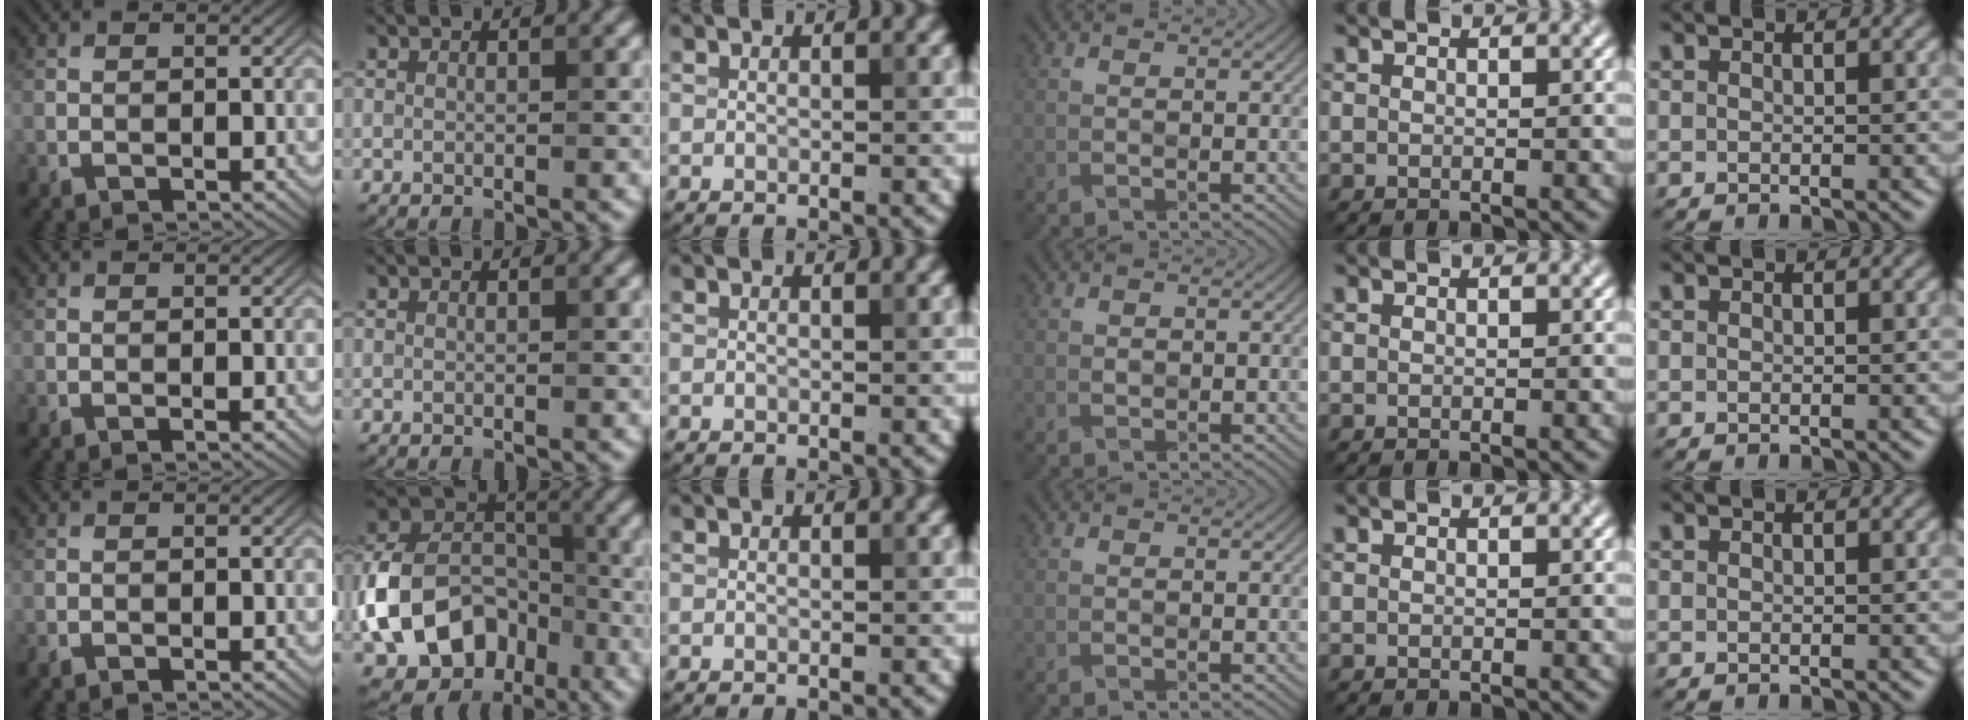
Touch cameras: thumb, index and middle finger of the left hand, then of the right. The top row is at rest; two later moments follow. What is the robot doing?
{"motion": "wrap", "object": "cellophane"}